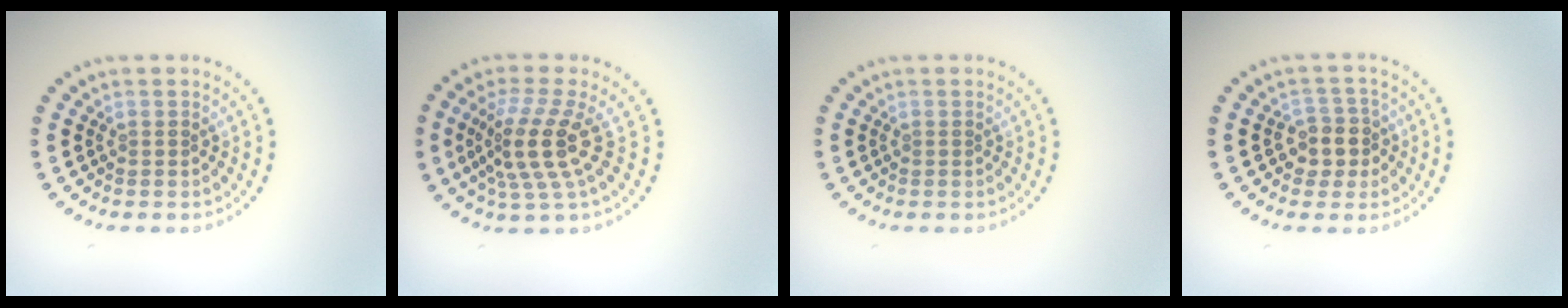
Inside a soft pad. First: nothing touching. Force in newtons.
{"total": 4.6, "press": 3.5, "slide": 3.0}
{"total": 0.0}
{"total": 2.8, "press": 2.5, "slide": 1.3}